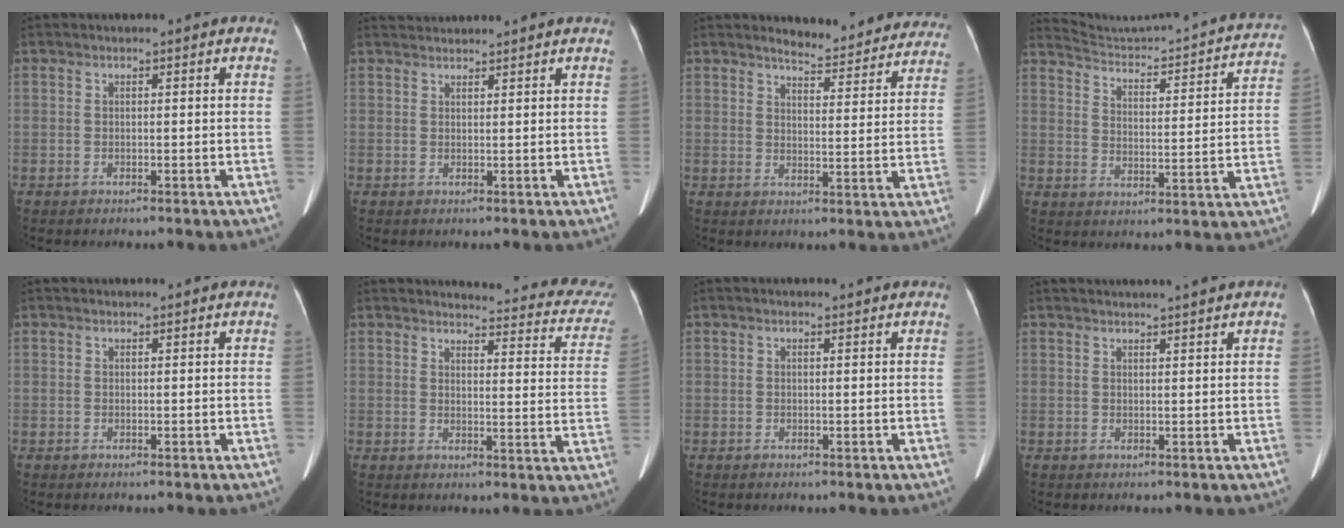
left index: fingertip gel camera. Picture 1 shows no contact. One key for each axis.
{"total": 2.7, "fx": 2.7, "fy": 0.3, "fz": 0.0, "tx": -0.006, "ty": 0.030, "tz": 0.048}
{"total": 13.9, "fx": 13.3, "fy": 2.7, "fz": 3.2, "tx": -0.017, "ty": -0.035, "tz": 0.139}
{"total": 20.5, "fx": 19.5, "fy": 1.9, "fz": 6.0, "tx": -0.085, "ty": -0.038, "tz": 0.249}
{"total": 1.4, "fx": 1.3, "fy": 0.2, "fz": 0.1, "tx": -0.012, "ty": 0.017, "tz": 0.016}
{"total": 19.8, "fx": 18.9, "fy": 3.5, "fz": 4.7, "tx": -0.027, "ty": -0.084, "tz": 0.180}
{"total": 1.2, "fx": 1.2, "fy": 0.1, "fz": 0.3, "tx": -0.015, "ty": 0.008, "tz": 0.014}
{"total": 1.9, "fx": 0.9, "fy": 0.0, "fz": 1.6, "tx": -0.034, "ty": 0.018, "tz": 0.018}